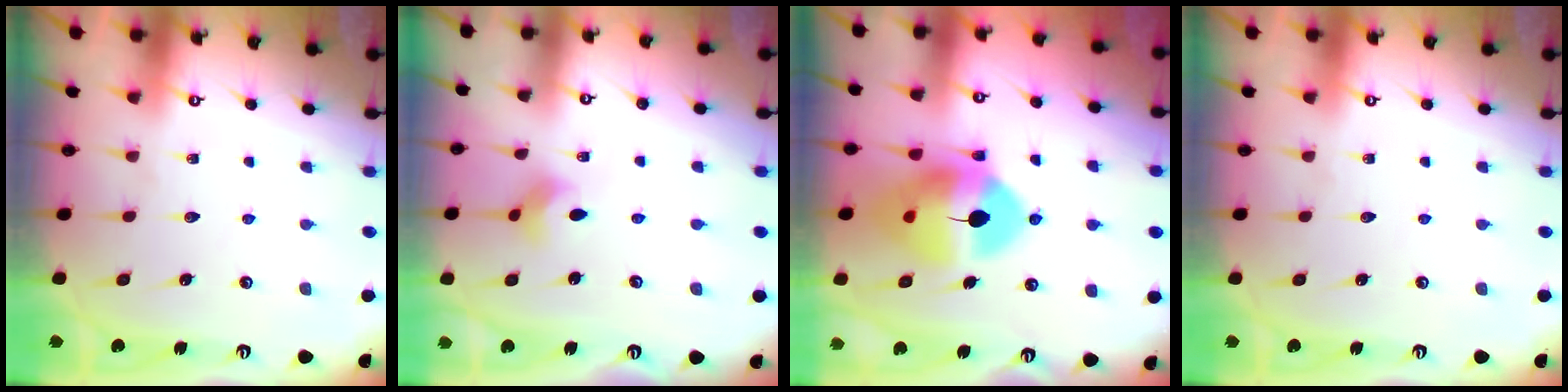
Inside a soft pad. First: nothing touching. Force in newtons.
{"total": 3.4, "press": 3.4, "slide": 0.6}
{"total": 13.6, "press": 13.5, "slide": 2.1}
{"total": 0.0}